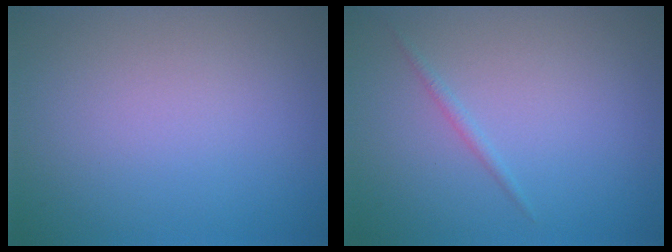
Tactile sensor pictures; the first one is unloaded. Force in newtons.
{"total": 0.7, "press": 0.7, "slide": 0.0}